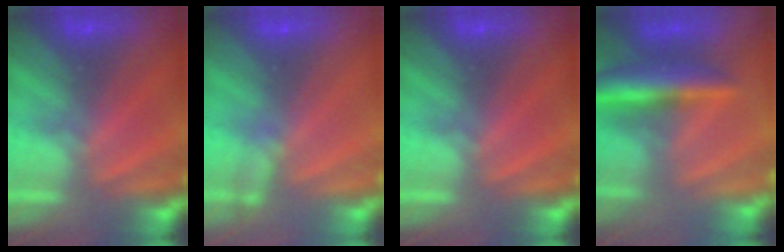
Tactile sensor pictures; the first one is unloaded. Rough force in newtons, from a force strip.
{"total": 2.2}
{"total": 0.0}
{"total": 5.8}